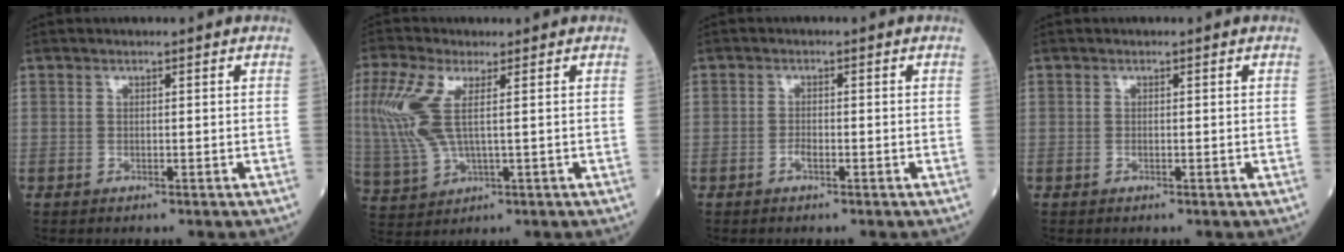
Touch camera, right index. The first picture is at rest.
{"total": 9.3, "force": [2.1, 2.9, 8.6], "torque": [-0.233, 0.004, 0.045]}
{"total": 1.1, "force": [-0.7, 0.4, 0.8], "torque": [-0.012, 0.002, -0.012]}
{"total": 0.0}